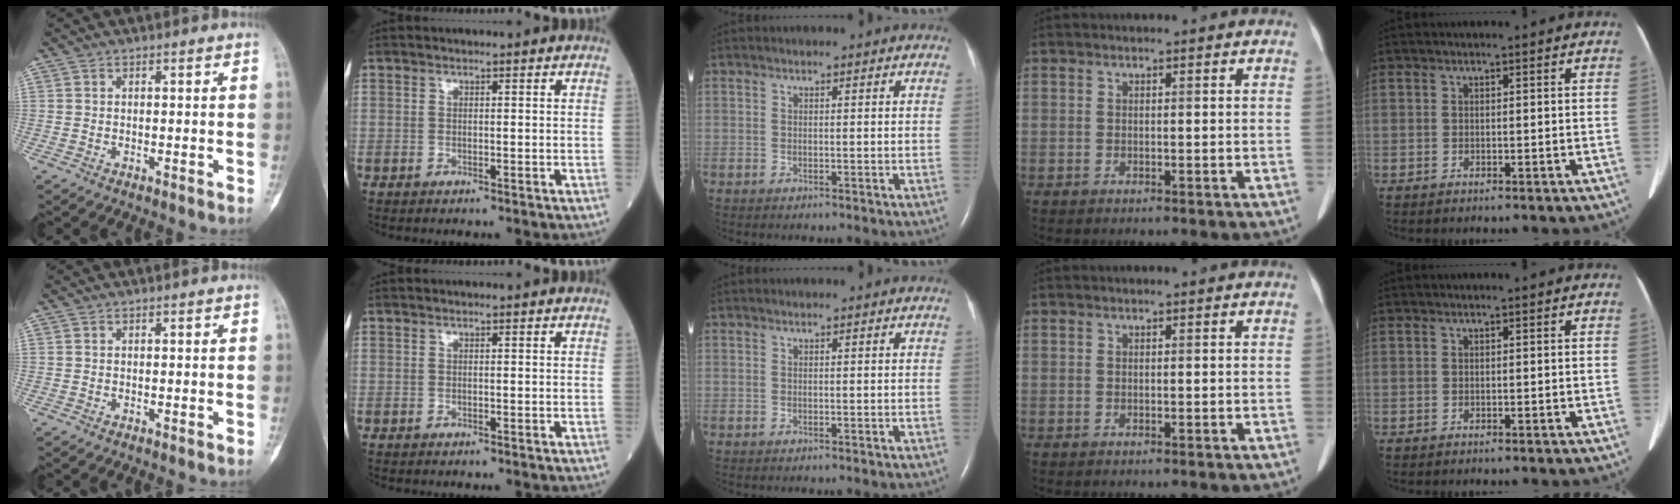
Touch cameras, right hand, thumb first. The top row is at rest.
{}